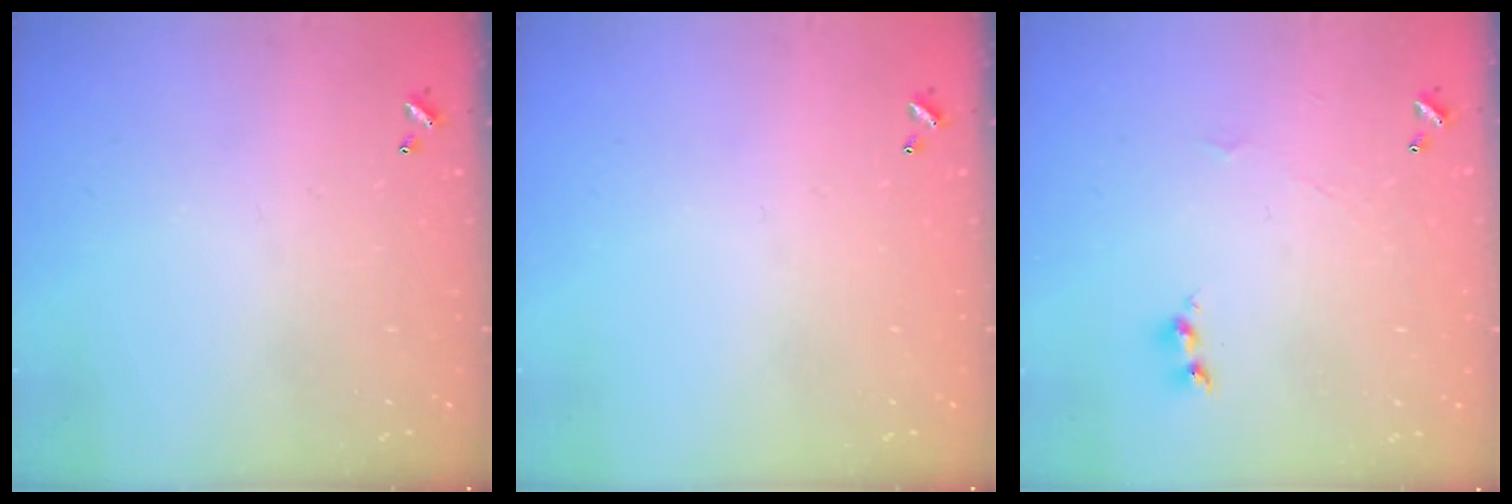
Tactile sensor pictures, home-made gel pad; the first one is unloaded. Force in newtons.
{"total": 0.0}
{"total": 1.7, "press": 1.6, "slide": 0.6}